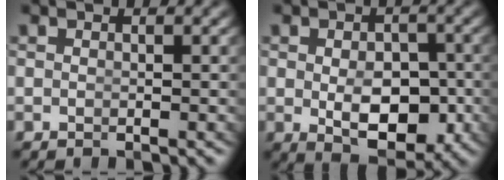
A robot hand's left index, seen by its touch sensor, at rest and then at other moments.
{"total": 6.5, "force": [-1.3, 3.6, 5.2], "torque": [-0.075, -0.036, -0.005]}